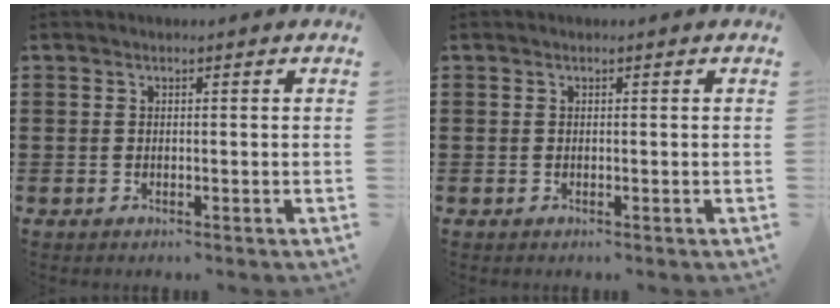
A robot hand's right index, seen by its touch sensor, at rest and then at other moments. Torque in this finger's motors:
{"motor_torque": [-0.03, 0.03, 0.00, -0.01]}